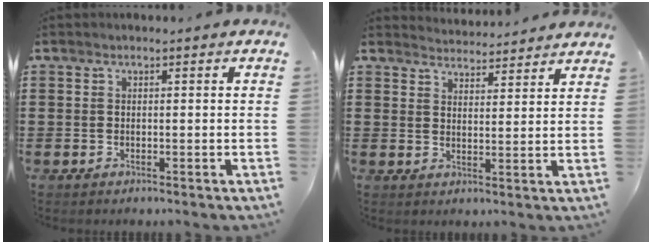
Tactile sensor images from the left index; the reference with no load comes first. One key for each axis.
{"total": 3.7, "fx": 3.7, "fy": -0.1, "fz": -0.2, "tx": -0.009, "ty": -0.022, "tz": 0.068}